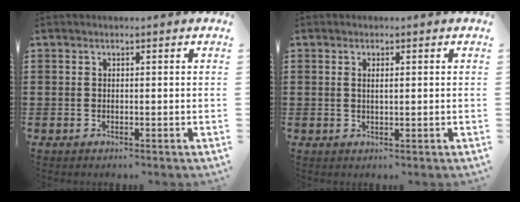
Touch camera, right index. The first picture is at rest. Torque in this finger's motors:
{"motor_torque": [-0.62, 0.50, -0.01, 0.00]}